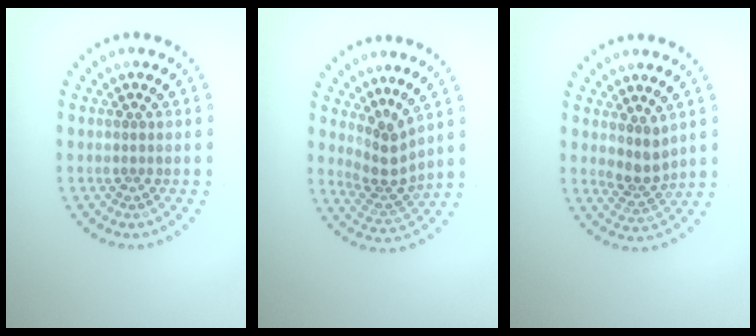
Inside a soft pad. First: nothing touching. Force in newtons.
{"total": 2.9, "press": 2.0, "slide": 2.2}
{"total": 2.5, "press": 1.9, "slide": 1.6}